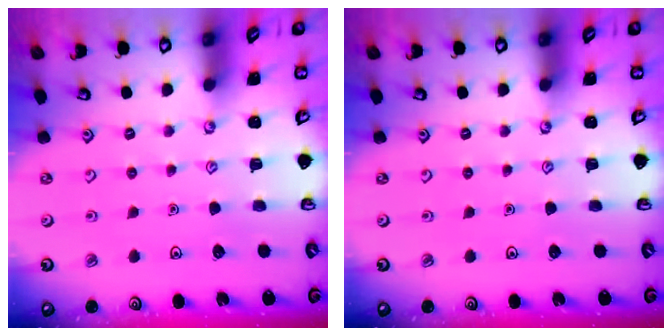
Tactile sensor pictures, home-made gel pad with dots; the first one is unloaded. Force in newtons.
{"total": 0.0}